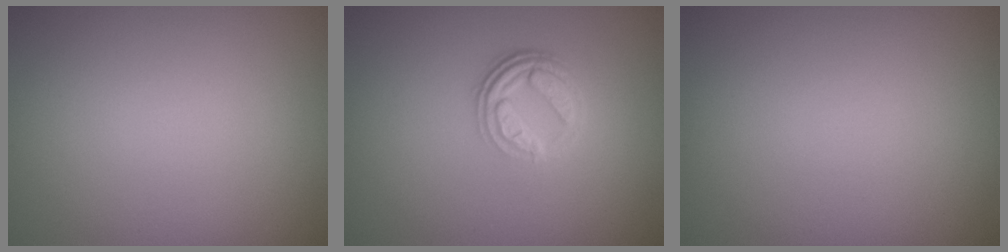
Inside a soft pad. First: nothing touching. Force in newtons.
{"total": 3.8, "press": 2.8, "slide": 2.6}
{"total": 0.0}